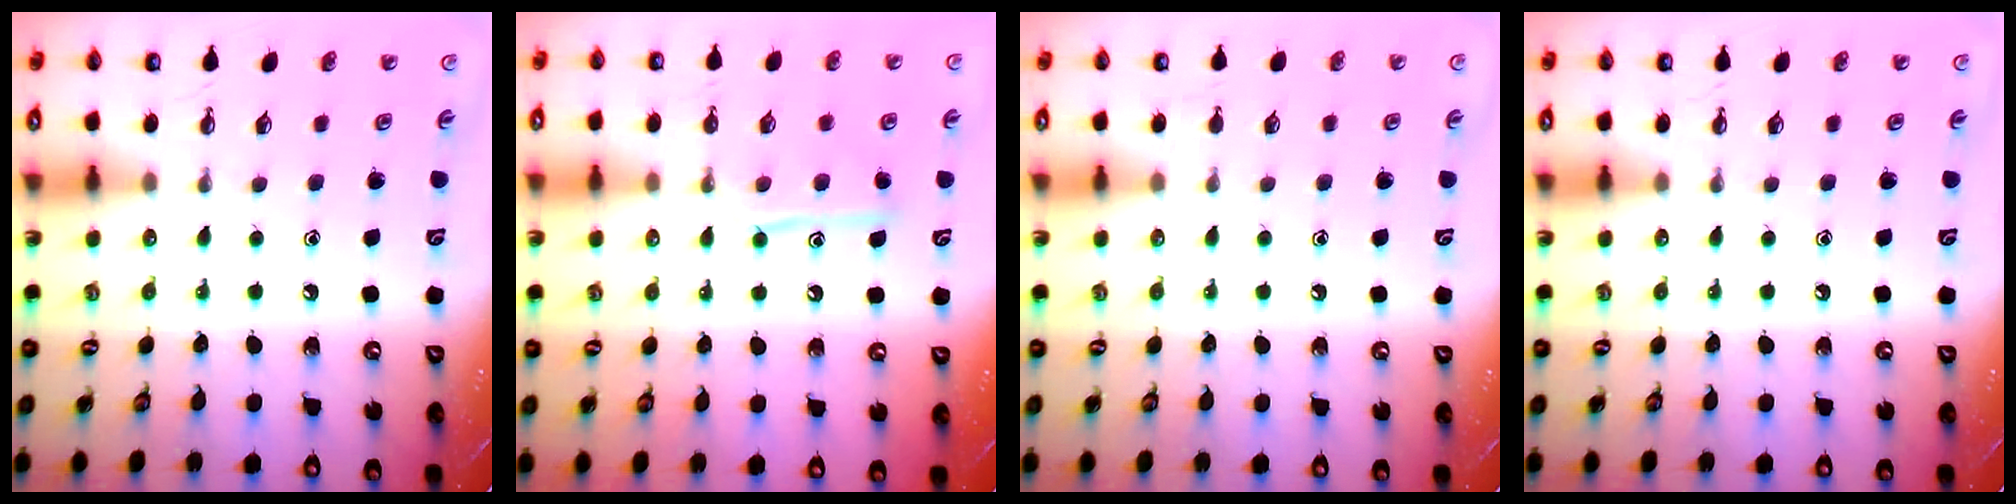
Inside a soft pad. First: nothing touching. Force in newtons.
{"total": 10.9, "press": 10.9, "slide": 0.9}
{"total": 2.8, "press": 2.8, "slide": 0.2}
{"total": 0.0}